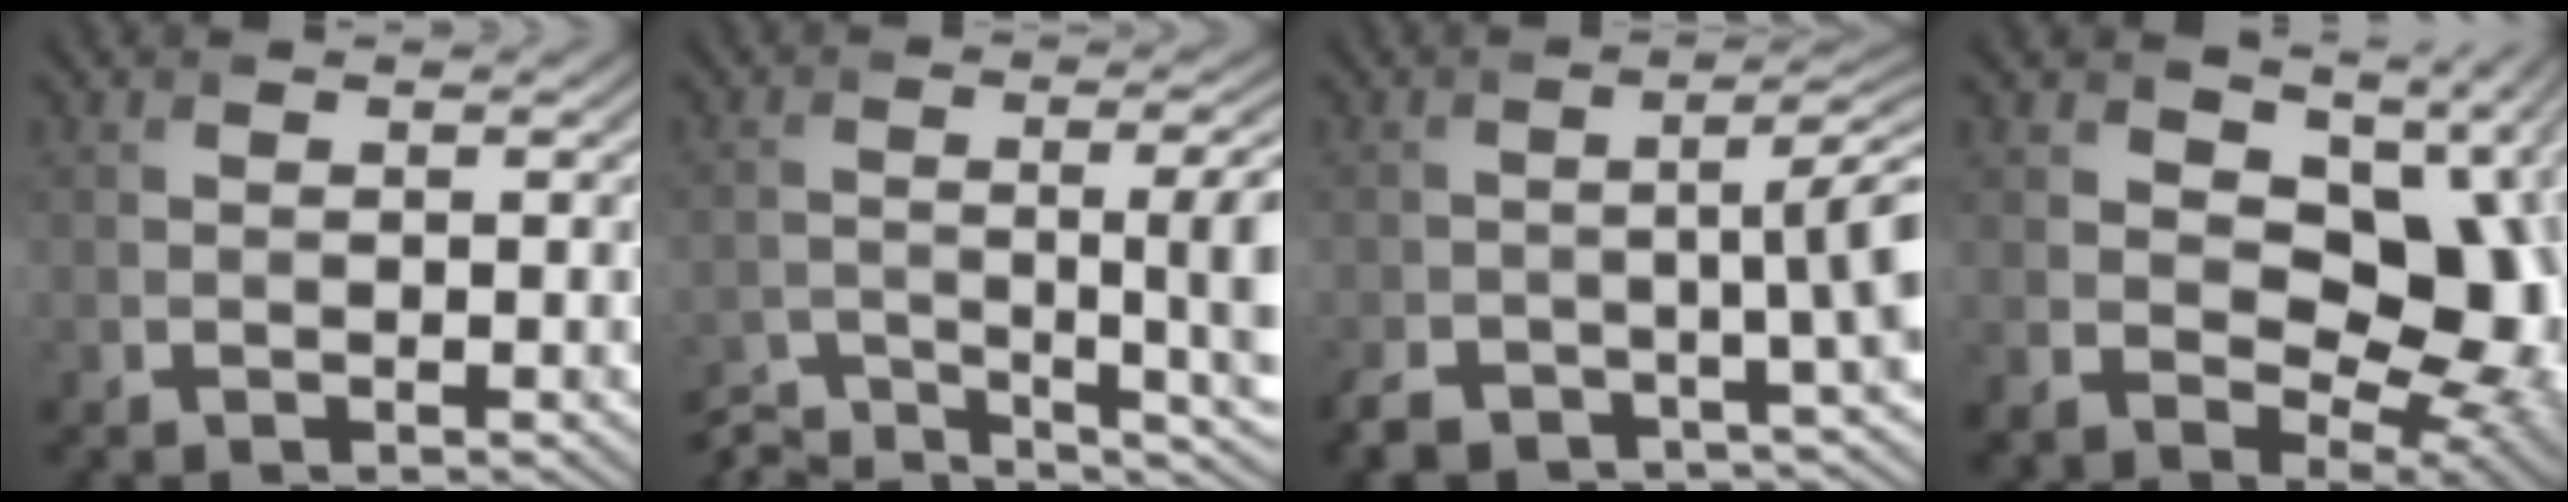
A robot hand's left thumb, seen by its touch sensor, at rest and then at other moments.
{"total": 10.7, "force": [-6.2, 2.9, 8.2], "torque": [-0.112, -0.011, -0.099]}
{"total": 8.6, "force": [-4.7, 2.6, 6.7], "torque": [-0.097, -0.011, -0.088]}
{"total": 15.7, "force": [2.2, 11.1, 10.9], "torque": [-0.151, -0.017, 0.060]}